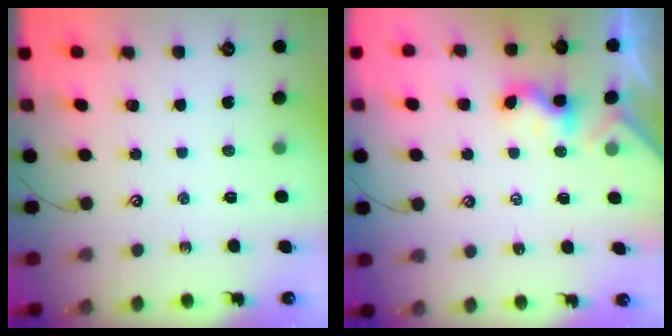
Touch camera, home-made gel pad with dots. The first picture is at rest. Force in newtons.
{"total": 1.5, "press": 1.5, "slide": 0.4}